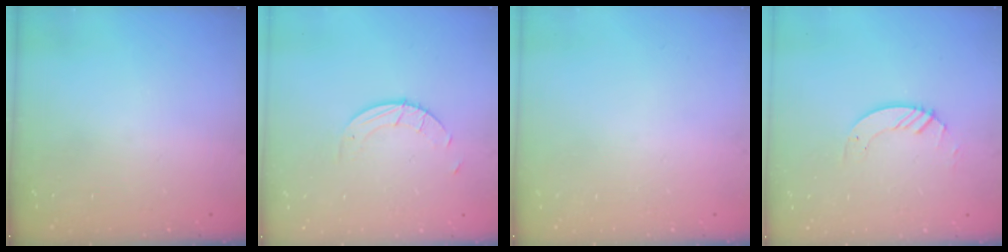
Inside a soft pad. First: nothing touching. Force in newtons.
{"total": 2.7, "press": 2.7, "slide": 0.3}
{"total": 0.0}
{"total": 3.3, "press": 3.3, "slide": 0.1}